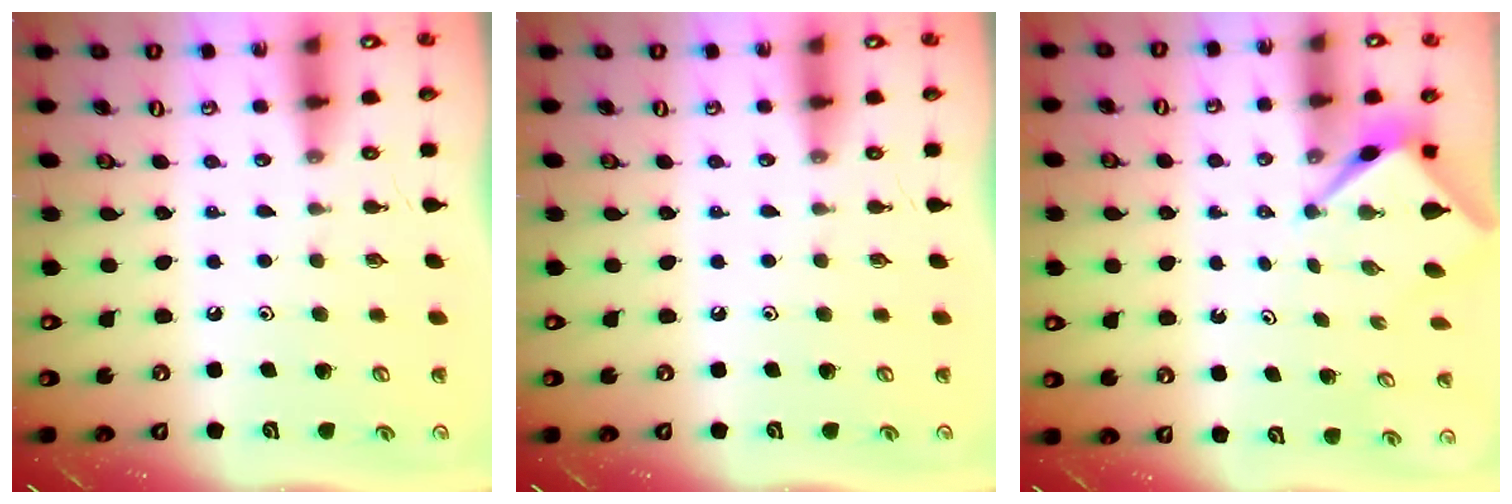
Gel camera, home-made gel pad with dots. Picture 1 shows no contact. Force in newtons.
{"total": 0.0}
{"total": 2.5, "press": 2.5, "slide": 0.1}